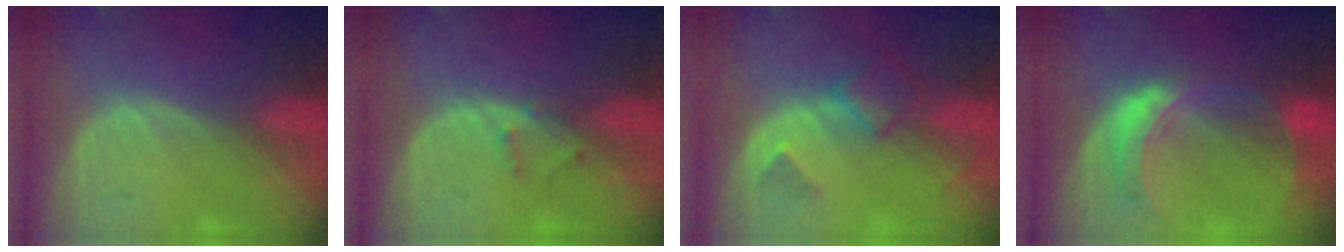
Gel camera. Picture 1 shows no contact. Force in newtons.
{"total": 1.3, "press": 1.1, "slide": 0.8}
{"total": 4.8, "press": 4.3, "slide": 2.1}
{"total": 7.6, "press": 6.7, "slide": 3.6}